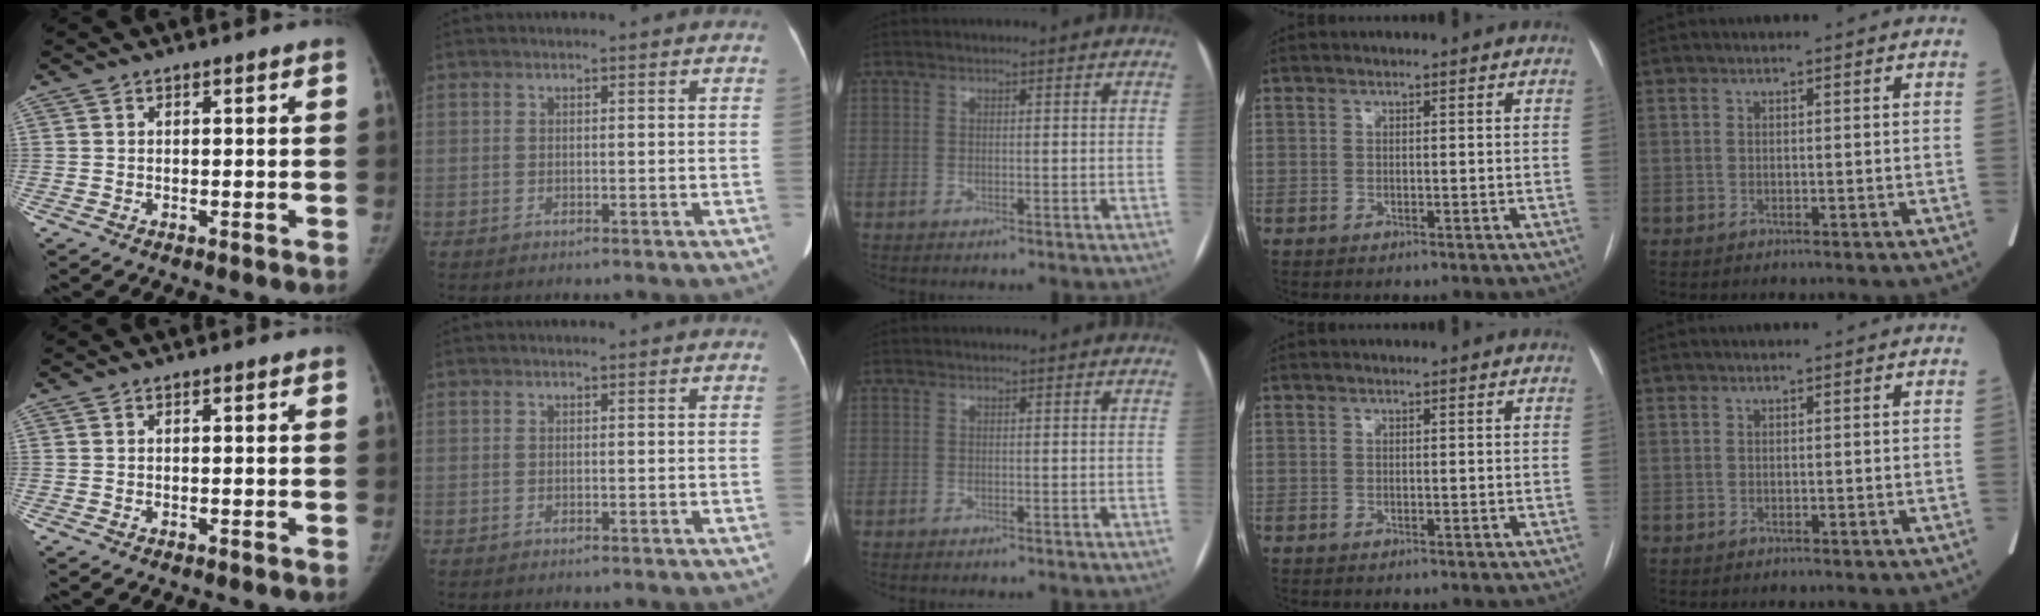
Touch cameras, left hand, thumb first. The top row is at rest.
{}